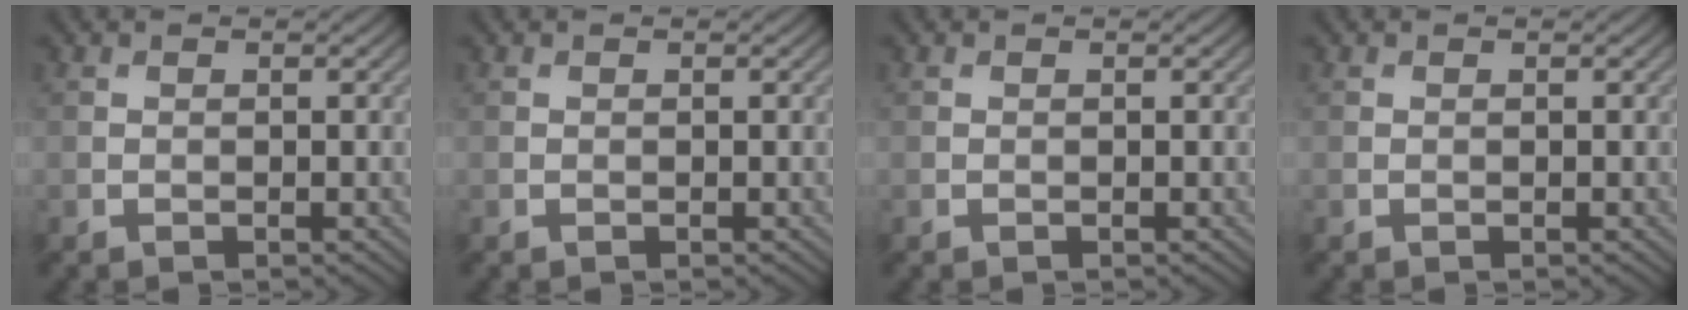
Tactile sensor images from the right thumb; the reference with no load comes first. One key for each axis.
{"total": 0.0}
{"total": 0.0}
{"total": 0.0}